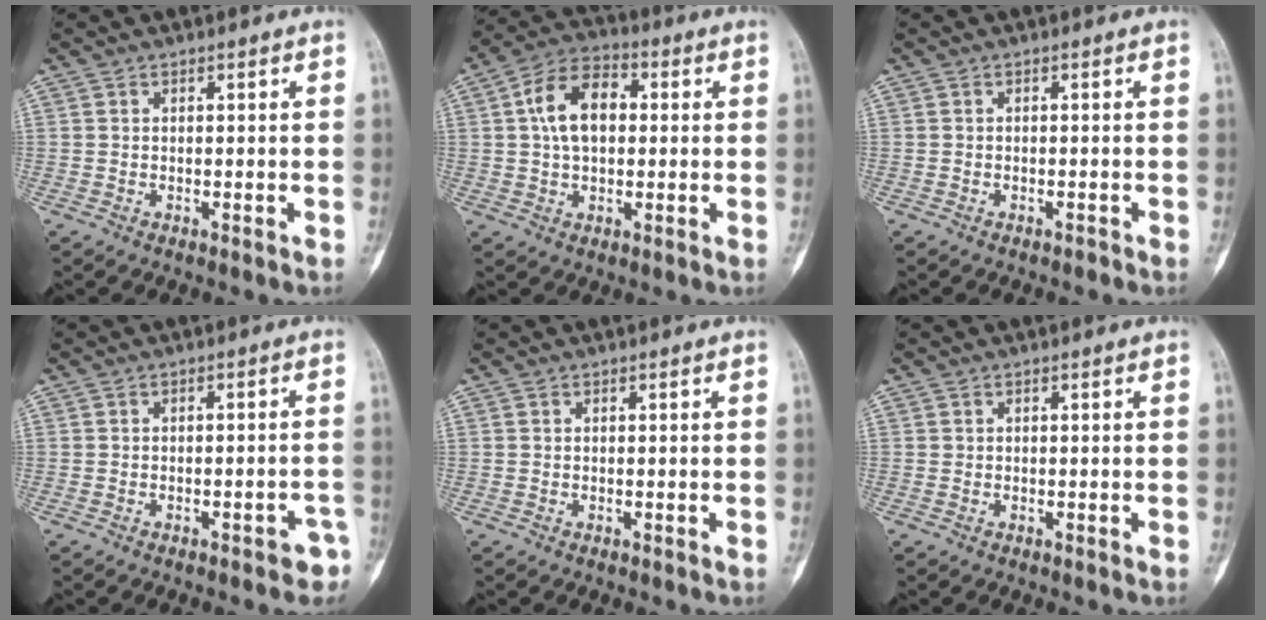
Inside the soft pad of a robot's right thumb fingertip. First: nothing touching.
{"total": 11.0, "force": [1.6, 6.9, 8.5], "torque": [-0.142, 0.022, 0.022]}
{"total": 0.7, "force": [-0.5, 0.2, 0.3], "torque": [-0.007, 0.004, -0.010]}
{"total": 4.0, "force": [-2.5, 1.6, 2.6], "torque": [-0.022, 0.026, -0.026]}
{"total": 0.0}
{"total": 0.0}